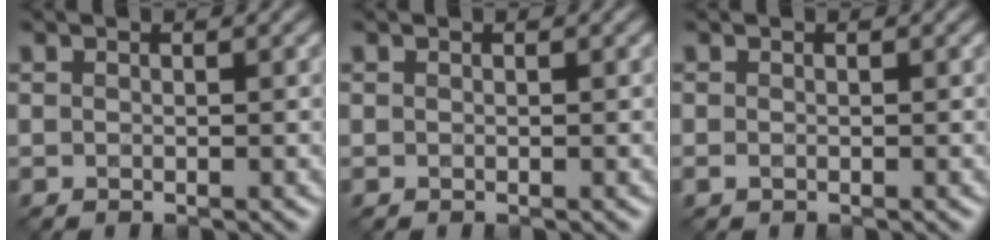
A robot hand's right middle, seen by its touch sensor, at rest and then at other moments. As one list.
[{"total": 0.0}, {"total": 0.5, "force": [-0.2, 0.3, 0.4], "torque": [-0.011, -0.004, -0.004]}]